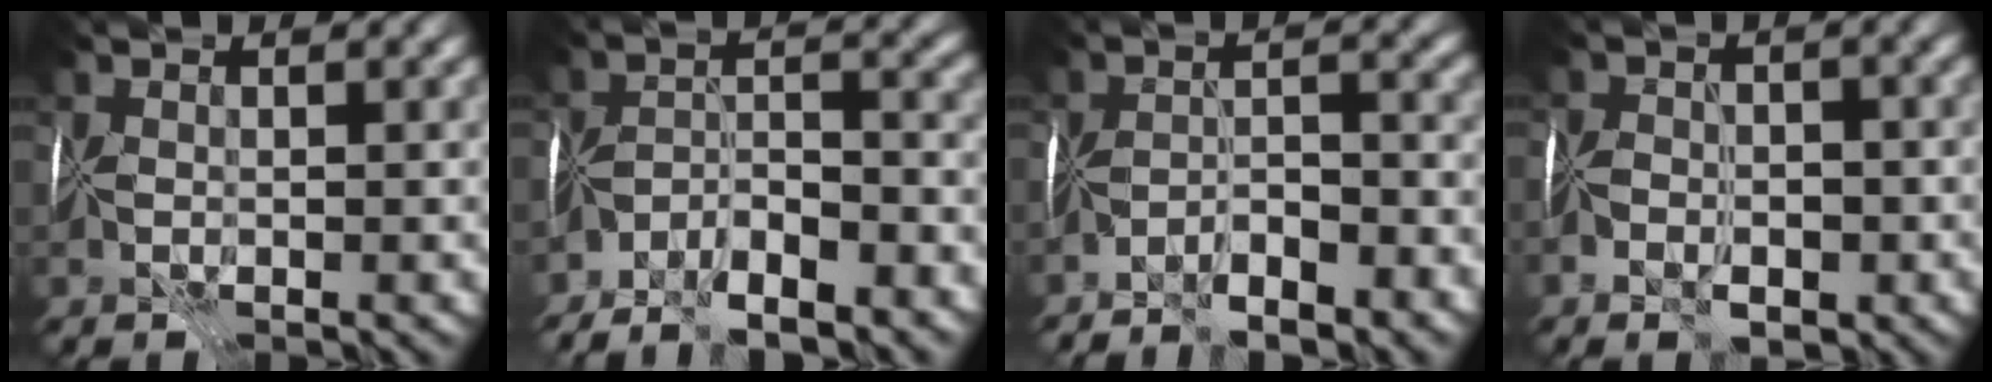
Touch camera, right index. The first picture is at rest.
{"total": 6.6, "force": [-5.5, 1.5, 3.4], "torque": [-0.043, 0.004, -0.104]}
{"total": 3.6, "force": [-3.3, 0.2, 1.5], "torque": [-0.019, 0.006, -0.057]}
{"total": 3.8, "force": [-2.5, 2.1, 1.9], "torque": [-0.016, 0.000, -0.052]}